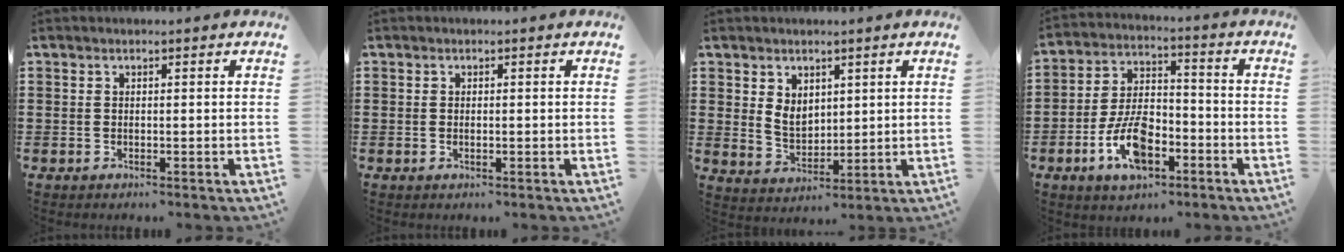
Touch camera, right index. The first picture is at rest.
{"total": 0.6, "force": [-0.1, 0.2, 0.5], "torque": [-0.011, -0.002, 0.000]}
{"total": 4.5, "force": [2.0, 3.4, 2.3], "torque": [-0.049, 0.008, 0.035]}
{"total": 10.0, "force": [-4.3, 5.1, 7.5], "torque": [-0.166, 0.004, -0.081]}